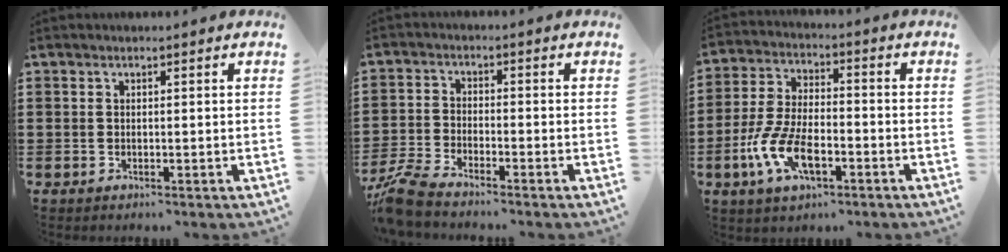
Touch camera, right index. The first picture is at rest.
{"total": 5.1, "force": [-4.7, 0.1, 1.7], "torque": [-0.061, -0.015, -0.099]}
{"total": 9.2, "force": [-3.9, 3.8, 7.3], "torque": [-0.175, -0.012, -0.075]}